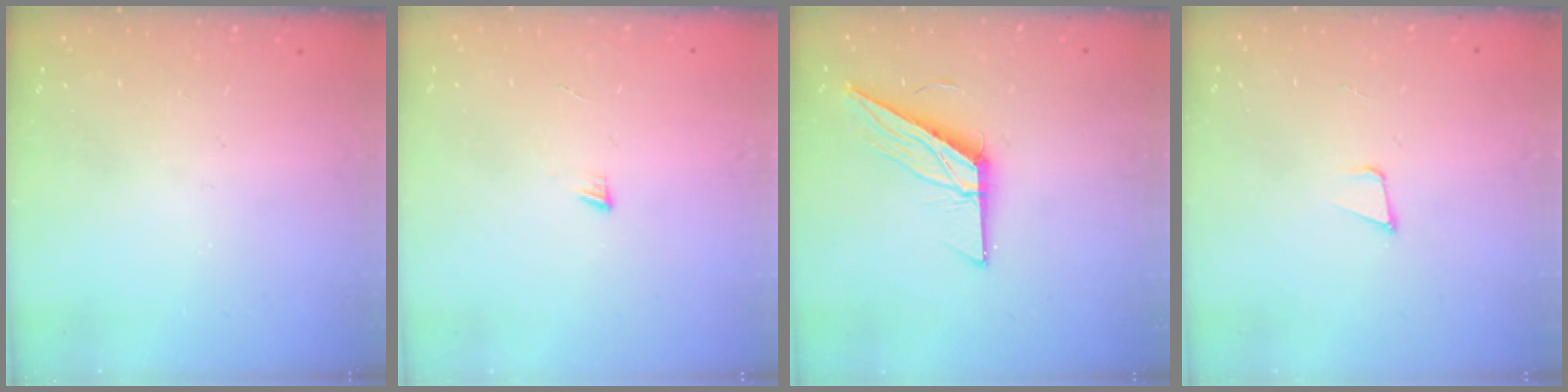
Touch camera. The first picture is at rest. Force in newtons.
{"total": 3.0, "press": 3.0, "slide": 0.3}
{"total": 11.5, "press": 11.5, "slide": 0.2}
{"total": 3.4, "press": 2.2, "slide": 2.6}